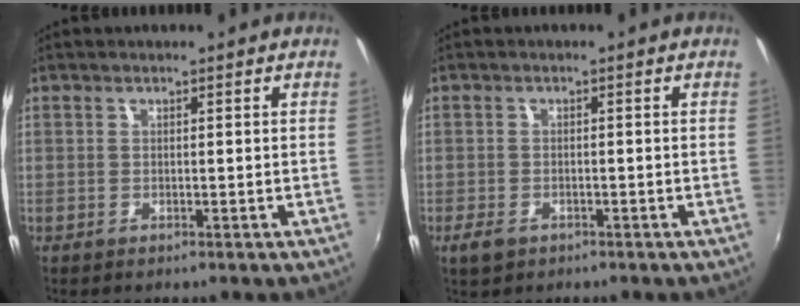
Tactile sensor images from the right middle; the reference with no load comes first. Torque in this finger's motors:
{"motor_torque": [0.58, -0.56, 0.02, 0.02]}